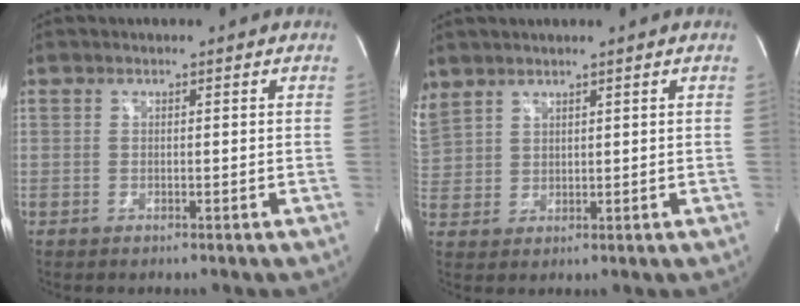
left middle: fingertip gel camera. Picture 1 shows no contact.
{"total": 8.4, "force": [5.4, 6.0, 2.4], "torque": [-0.093, 0.016, 0.123]}